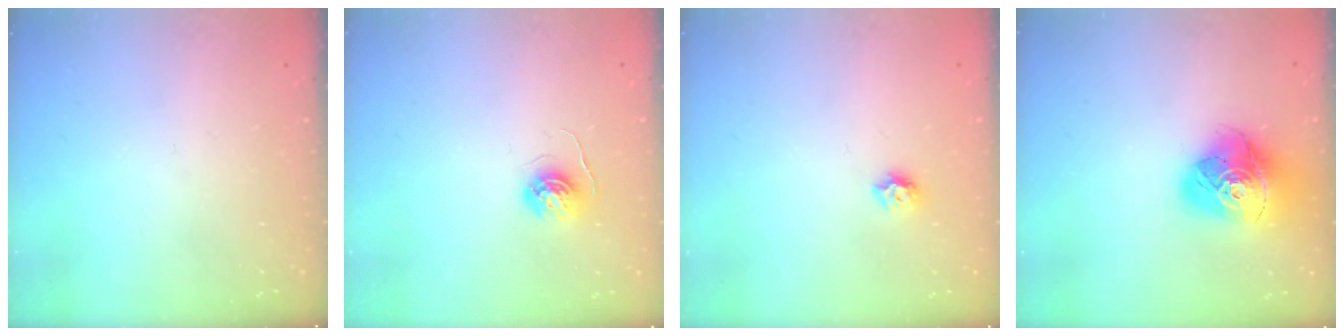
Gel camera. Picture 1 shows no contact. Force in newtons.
{"total": 4.3, "press": 4.3, "slide": 0.5}
{"total": 5.8, "press": 5.8, "slide": 0.7}
{"total": 18.0, "press": 17.9, "slide": 1.9}